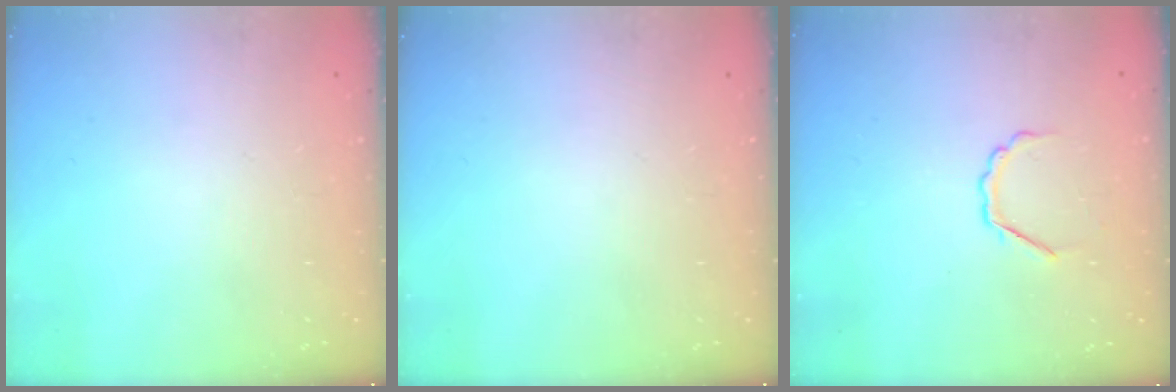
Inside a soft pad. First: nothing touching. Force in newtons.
{"total": 0.0}
{"total": 3.7, "press": 3.6, "slide": 0.8}